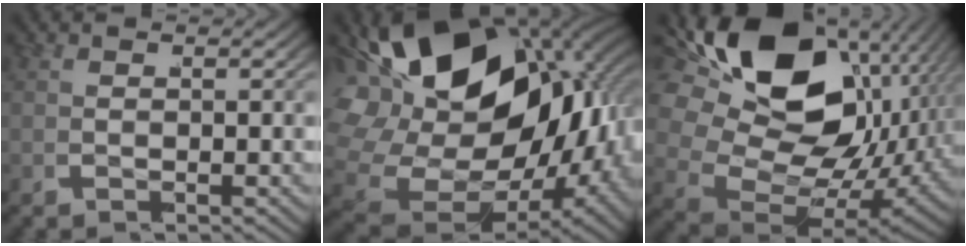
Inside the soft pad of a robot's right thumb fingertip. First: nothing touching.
{"total": 29.4, "force": [0.4, 20.6, 20.9], "torque": [-0.375, -0.049, 0.018]}
{"total": 20.6, "force": [-0.5, 14.0, 15.1], "torque": [-0.280, -0.049, 0.010]}